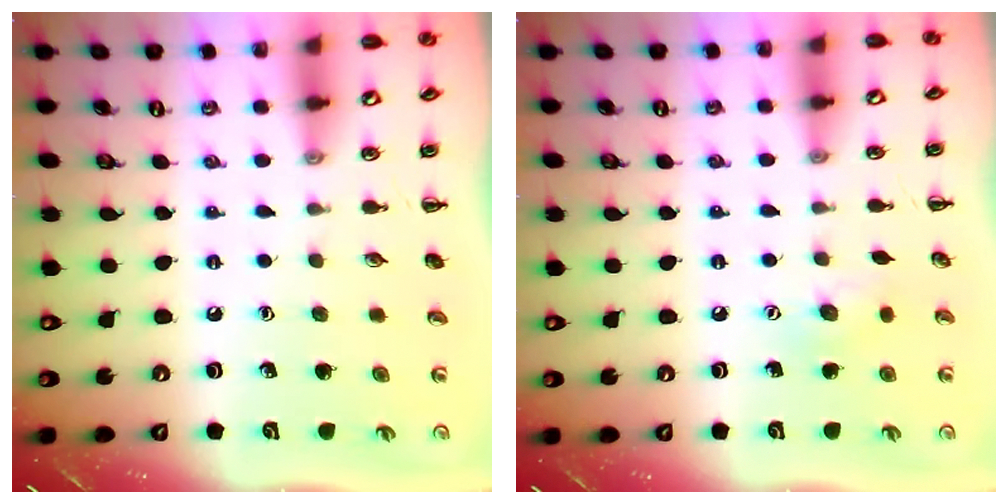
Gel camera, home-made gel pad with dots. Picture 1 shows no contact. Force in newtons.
{"total": 6.7, "press": 6.5, "slide": 1.4}